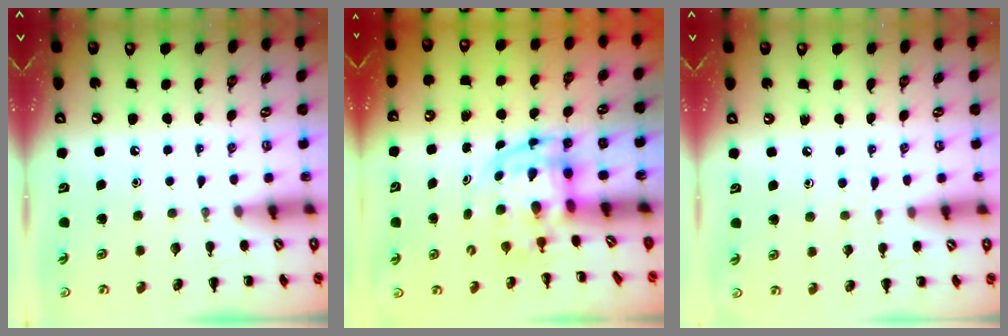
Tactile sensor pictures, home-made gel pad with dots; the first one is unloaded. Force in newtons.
{"total": 3.8, "press": 3.7, "slide": 0.7}
{"total": 3.9, "press": 3.5, "slide": 1.8}